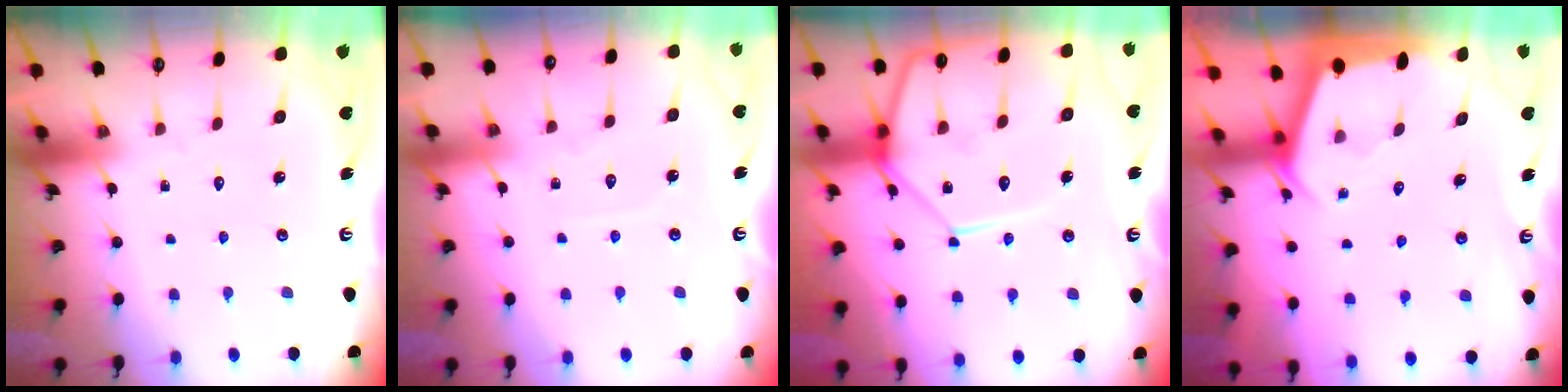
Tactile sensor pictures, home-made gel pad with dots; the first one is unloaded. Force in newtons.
{"total": 3.4, "press": 3.4, "slide": 0.5}
{"total": 16.4, "press": 16.4, "slide": 1.5}
{"total": 2.2, "press": 2.2, "slide": 0.3}